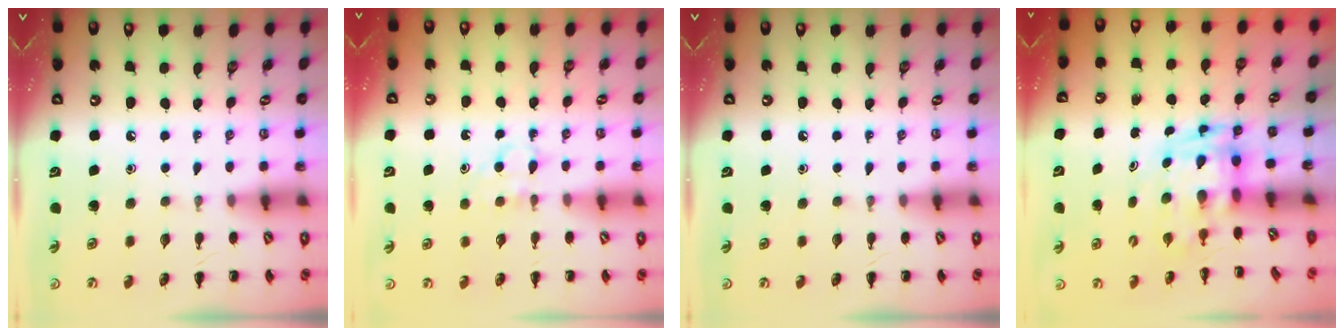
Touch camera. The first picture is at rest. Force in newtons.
{"total": 3.5, "press": 3.3, "slide": 1.1}
{"total": 0.0}
{"total": 3.6, "press": 3.5, "slide": 0.7}